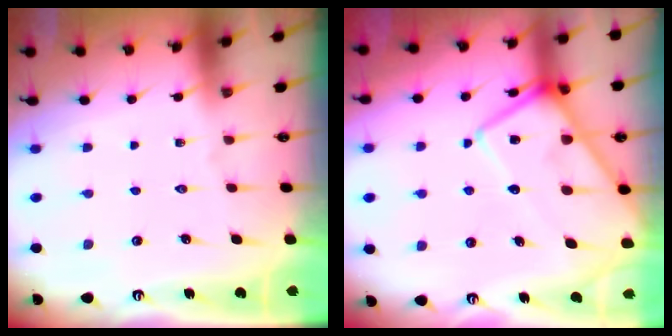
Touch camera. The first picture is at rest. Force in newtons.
{"total": 15.7, "press": 15.7, "slide": 1.2}